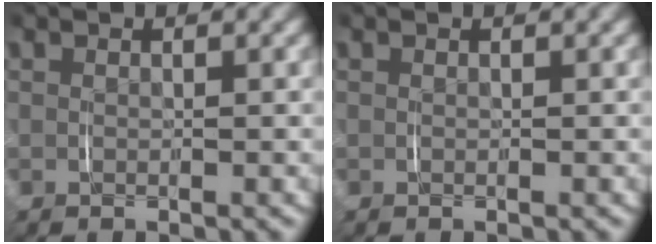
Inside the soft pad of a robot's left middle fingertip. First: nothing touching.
{"total": 0.0}